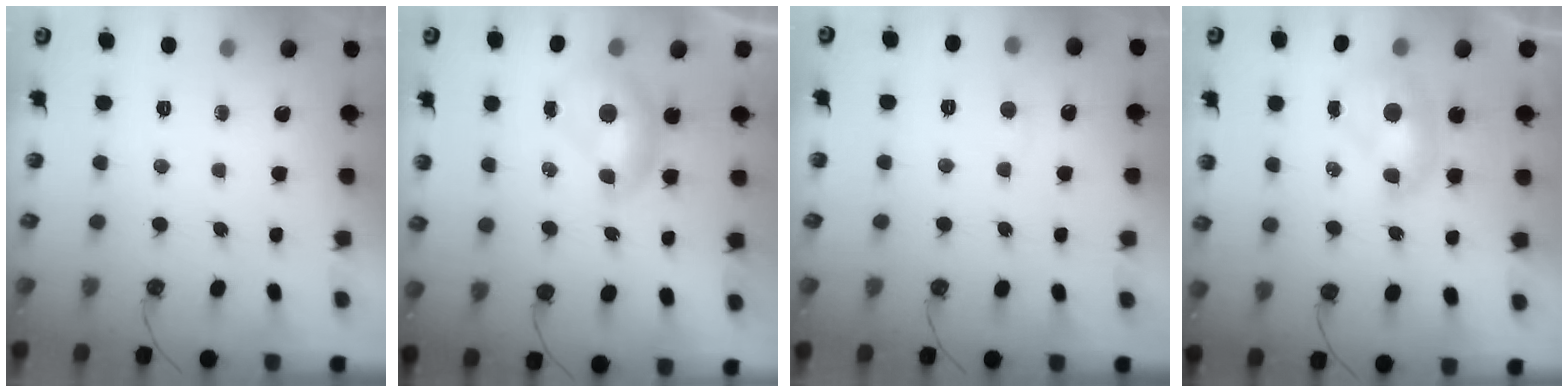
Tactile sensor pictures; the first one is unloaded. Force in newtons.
{"total": 0.0}
{"total": 1.9, "press": 1.8, "slide": 0.4}
{"total": 1.2, "press": 1.2, "slide": 0.0}